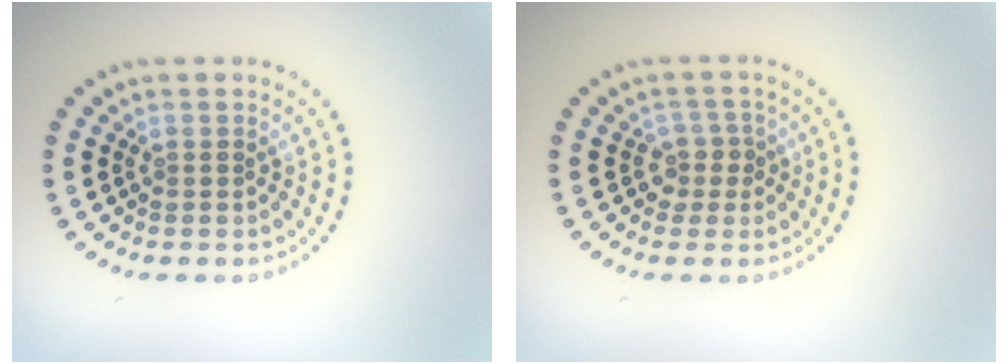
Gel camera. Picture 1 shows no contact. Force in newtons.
{"total": 1.7, "press": 1.4, "slide": 1.0}